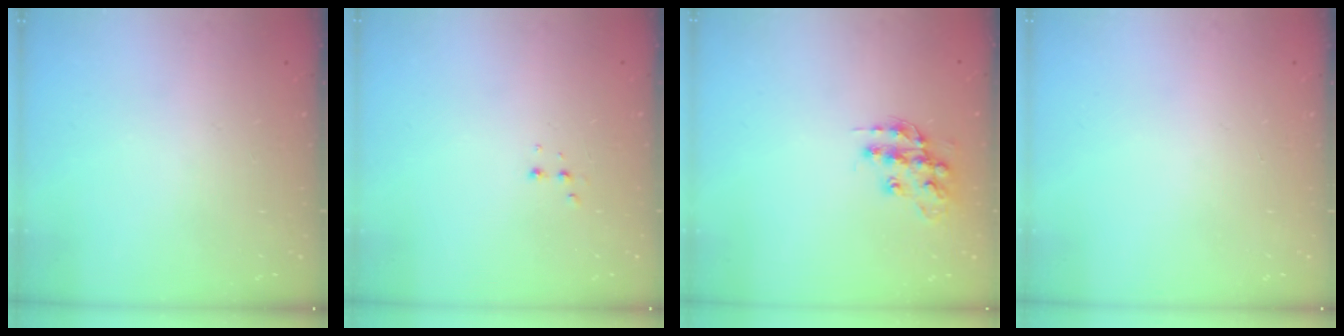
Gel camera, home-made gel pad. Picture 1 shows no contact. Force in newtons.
{"total": 2.5, "press": 2.4, "slide": 0.8}
{"total": 12.5, "press": 12.5, "slide": 0.9}
{"total": 0.0}